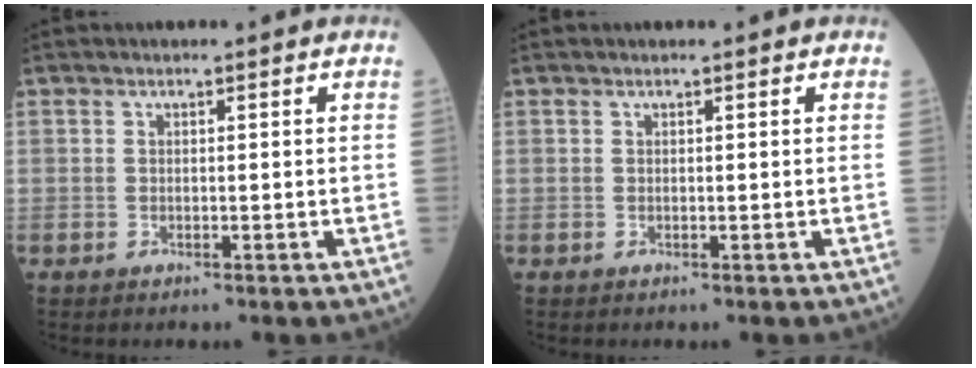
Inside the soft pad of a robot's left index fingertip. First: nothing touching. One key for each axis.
{"total": 0.0}